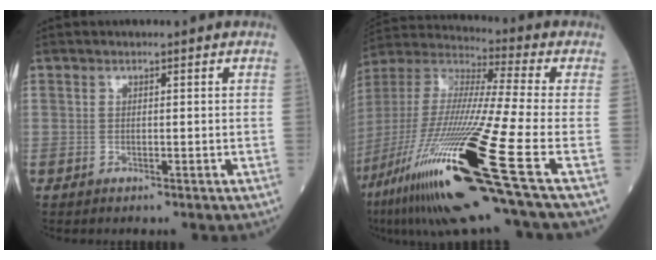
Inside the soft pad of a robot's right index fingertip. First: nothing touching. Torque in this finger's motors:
{"motor_torque": [1.79, -0.35, 1.05, 0.21]}